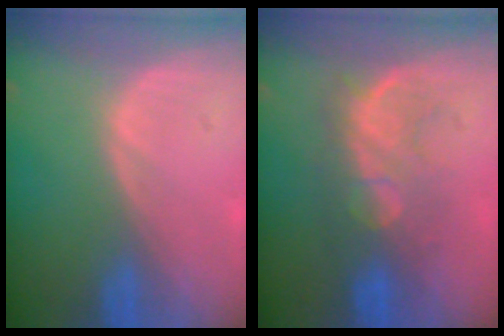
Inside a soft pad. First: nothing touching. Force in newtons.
{"total": 7.9, "press": 7.8, "slide": 1.4}